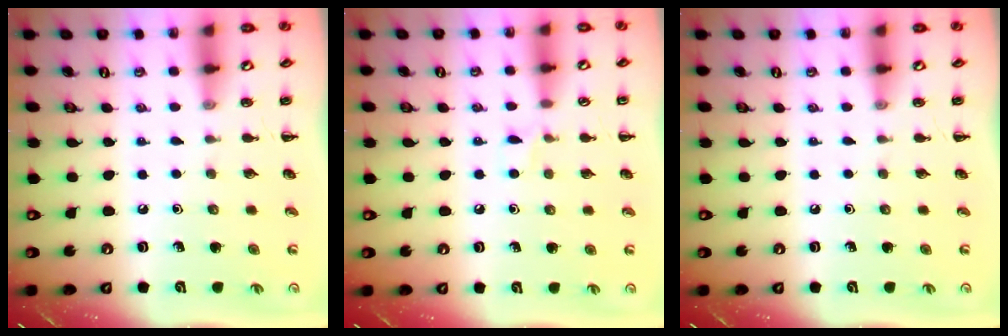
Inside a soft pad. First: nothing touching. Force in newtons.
{"total": 3.8, "press": 3.5, "slide": 1.4}
{"total": 0.0}